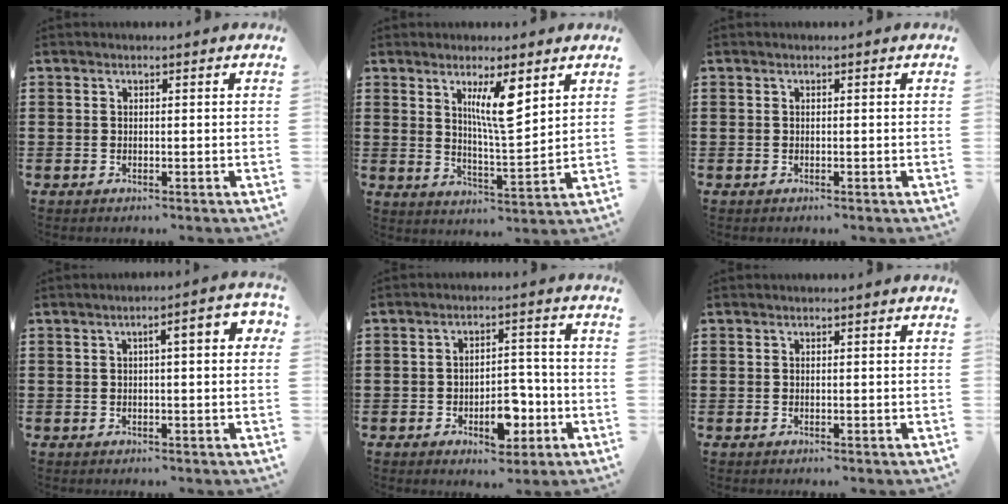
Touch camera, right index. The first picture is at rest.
{"total": 7.5, "force": [3.9, 1.6, 6.2], "torque": [-0.115, -0.008, 0.062]}
{"total": 0.0}
{"total": 4.2, "force": [0.5, 0.7, 4.1], "torque": [-0.068, 0.002, 0.003]}
{"total": 7.1, "force": [-2.9, 3.8, 5.3], "torque": [-0.065, 0.010, -0.050]}
{"total": 0.0}